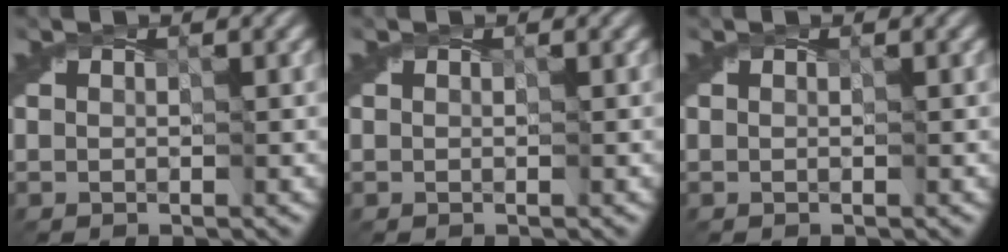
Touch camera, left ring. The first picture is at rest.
{"total": 0.0}
{"total": 0.0}